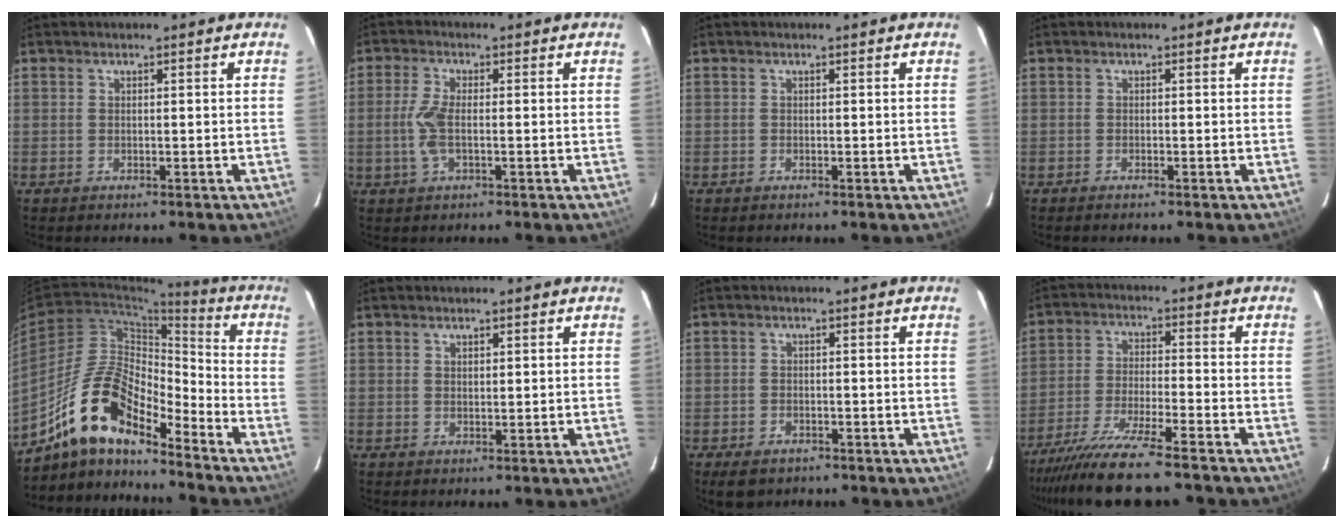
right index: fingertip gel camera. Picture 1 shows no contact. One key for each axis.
{"total": 5.1, "fx": -0.8, "fy": 1.6, "fz": 4.8, "tx": -0.105, "ty": 0.000, "tz": -0.017}
{"total": 0.0}
{"total": 0.6, "fx": -0.6, "fy": 0.0, "fz": 0.2, "tx": -0.005, "ty": -0.001, "tz": -0.011}
{"total": 15.0, "fx": -11.5, "fy": 4.6, "fz": 8.5, "tx": -0.158, "ty": 0.009, "tz": -0.224}
{"total": 0.9, "fx": 0.7, "fy": 0.4, "fz": 0.4, "tx": -0.005, "ty": 0.001, "tz": 0.013}
{"total": 4.0, "fx": -2.8, "fy": 2.4, "fz": 1.8, "tx": -0.045, "ty": -0.008, "tz": -0.041}
{"total": 14.9, "fx": -12.6, "fy": 0.8, "fz": 7.8, "tx": -0.166, "ty": -0.033, "tz": -0.220}